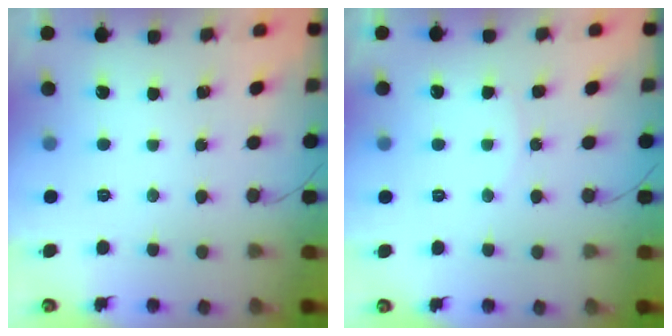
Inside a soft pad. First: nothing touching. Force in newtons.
{"total": 3.3, "press": 3.3, "slide": 0.6}